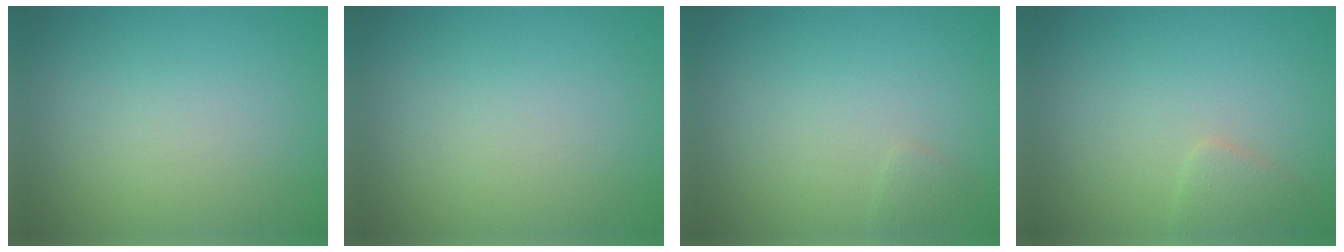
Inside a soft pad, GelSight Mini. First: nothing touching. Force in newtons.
{"total": 0.0}
{"total": 0.7, "press": 0.7, "slide": 0.0}
{"total": 1.4, "press": 1.4, "slide": 0.1}